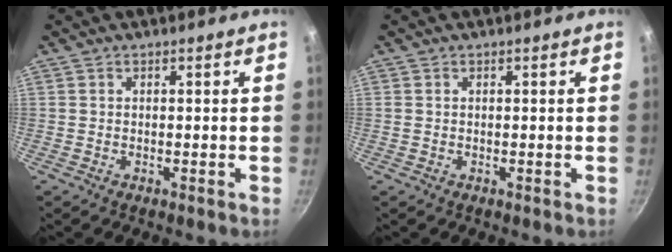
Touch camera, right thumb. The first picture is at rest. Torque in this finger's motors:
{"motor_torque": [0.07, 0.08, -0.07, -0.20, 0.07]}